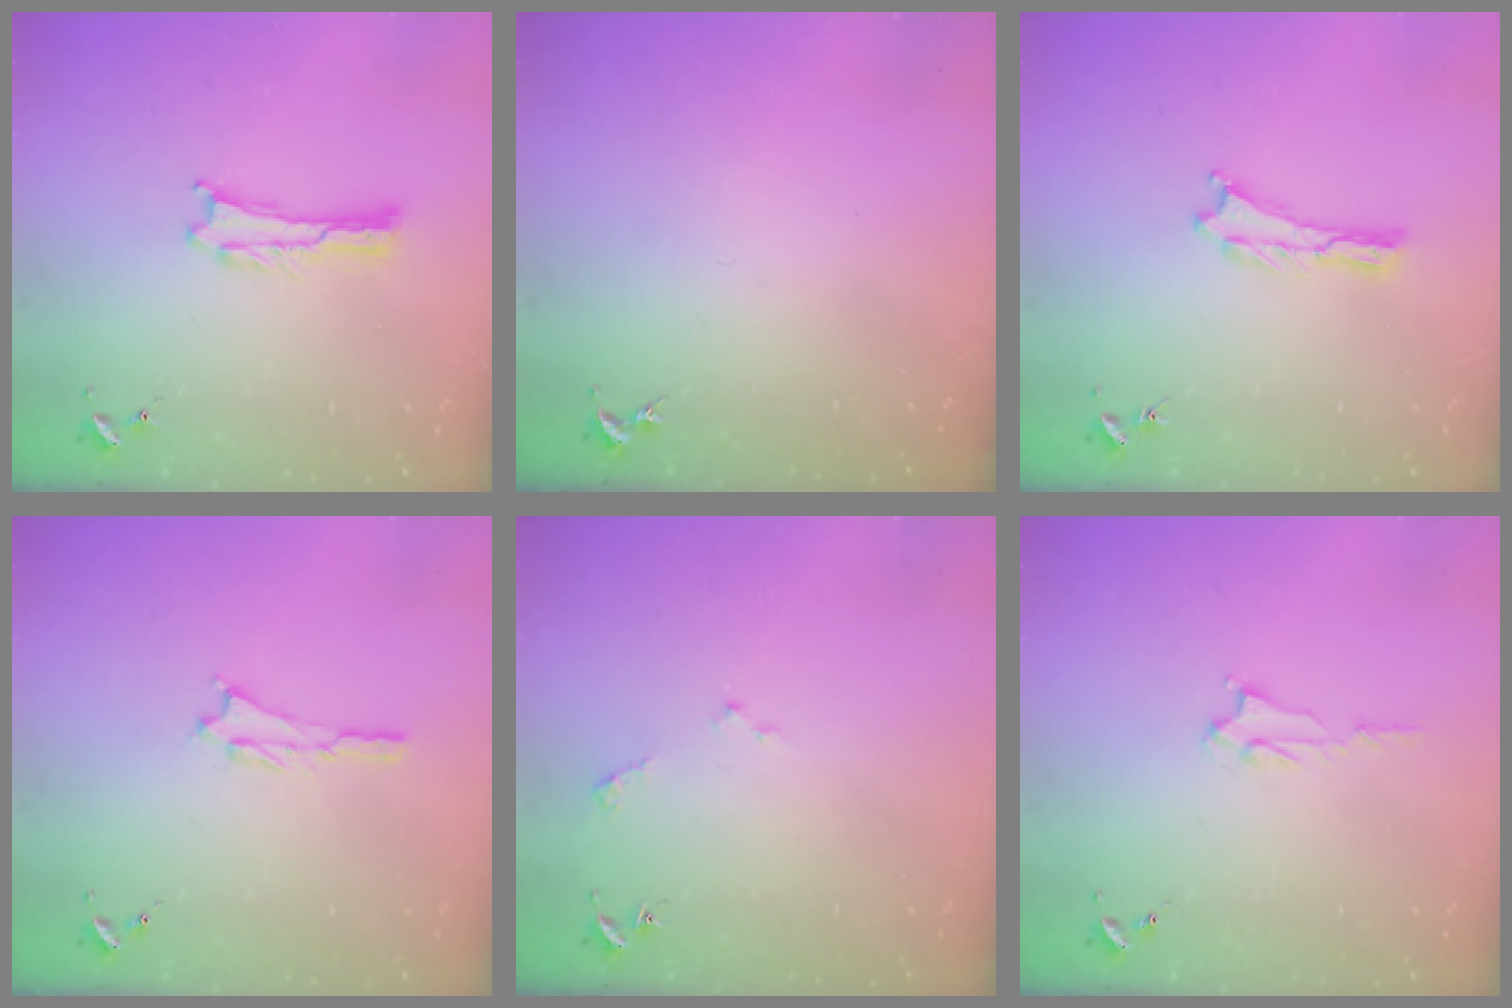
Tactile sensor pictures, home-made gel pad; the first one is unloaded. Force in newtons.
{"total": 0.0}
{"total": 0.0}
{"total": 0.8, "press": 0.8, "slide": 0.2}
{"total": 1.6, "press": 1.6, "slide": 0.2}
{"total": 2.2, "press": 2.2, "slide": 0.4}